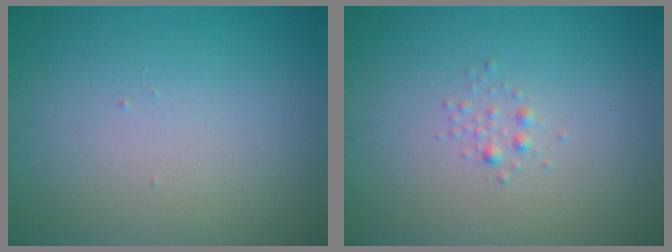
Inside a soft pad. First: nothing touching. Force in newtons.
{"total": 0.8, "press": 0.8, "slide": 0.0}